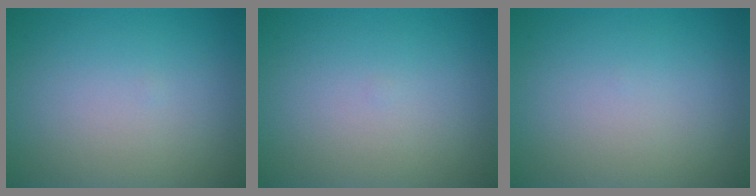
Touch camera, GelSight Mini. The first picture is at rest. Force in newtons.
{"total": 0.0}
{"total": 0.0}